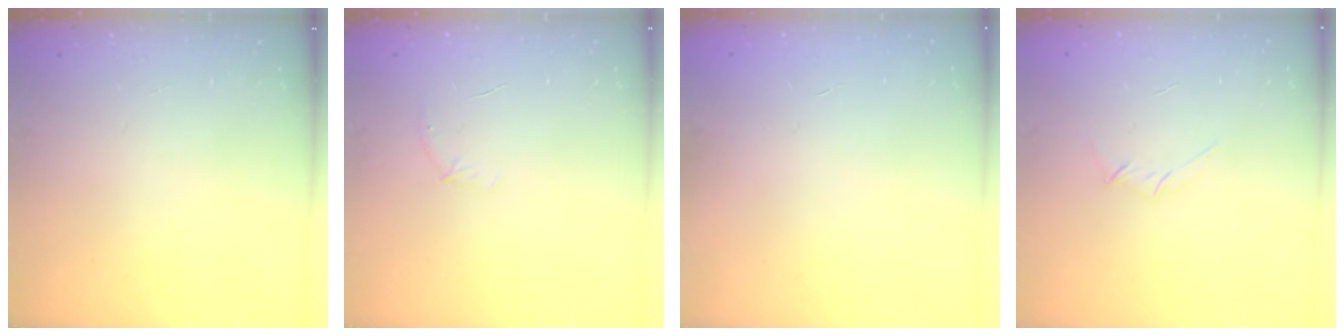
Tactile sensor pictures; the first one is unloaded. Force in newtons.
{"total": 3.7, "press": 3.5, "slide": 1.1}
{"total": 0.5, "press": 0.5, "slide": 0.1}
{"total": 2.6, "press": 2.5, "slide": 0.8}